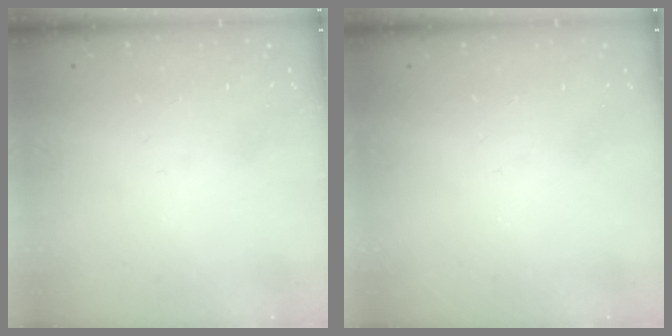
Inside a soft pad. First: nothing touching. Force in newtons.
{"total": 0.0}